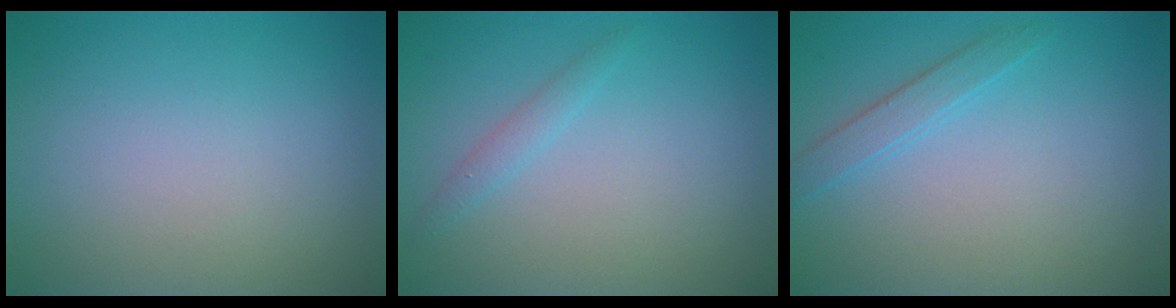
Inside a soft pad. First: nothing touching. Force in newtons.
{"total": 1.1, "press": 1.1, "slide": 0.0}
{"total": 1.6, "press": 1.6, "slide": 0.0}